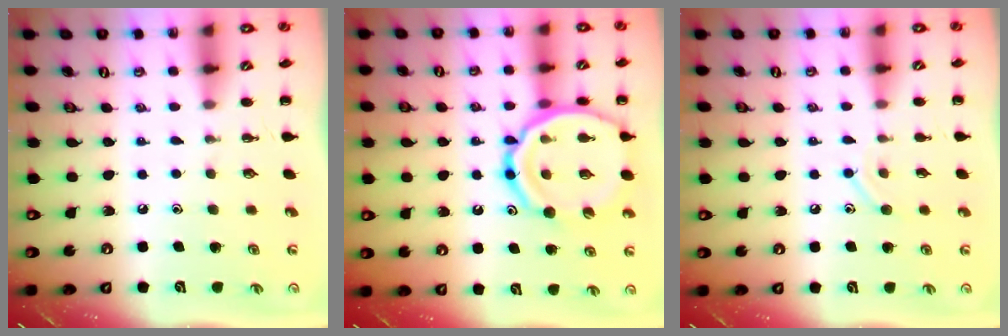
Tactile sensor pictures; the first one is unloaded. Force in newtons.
{"total": 20.2, "press": 20.0, "slide": 2.7}
{"total": 7.2, "press": 7.1, "slide": 1.5}